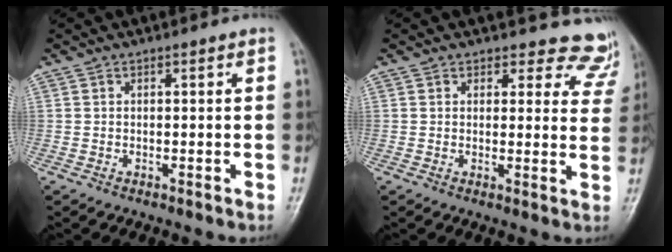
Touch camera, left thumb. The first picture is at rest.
{"total": 9.7, "force": [8.8, 4.1, -0.1], "torque": [0.066, -0.053, 0.063]}